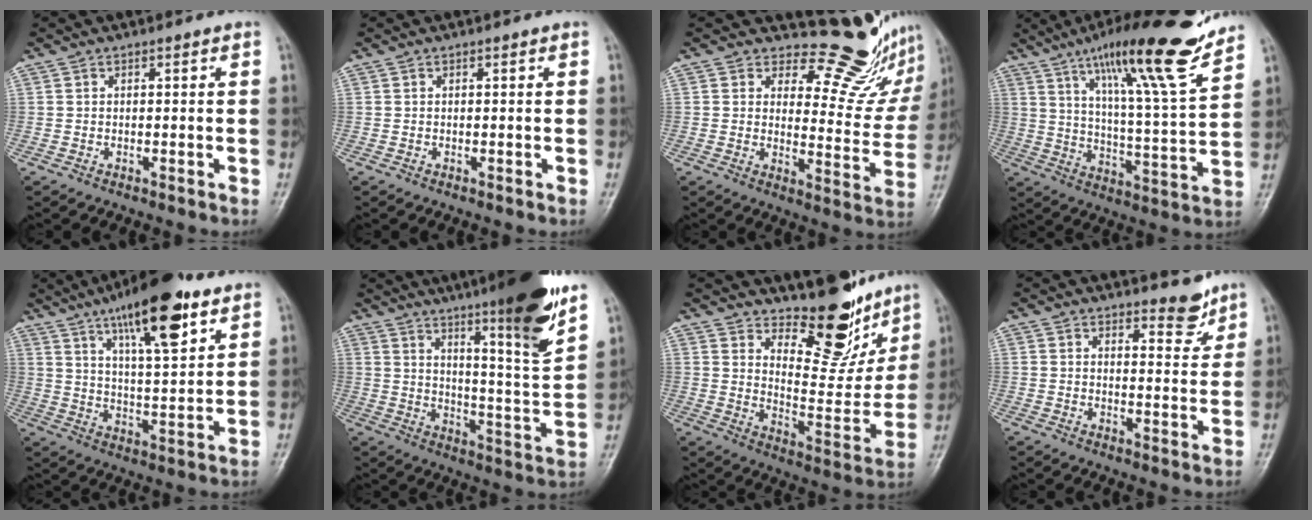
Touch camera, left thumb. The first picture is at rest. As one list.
[{"total": 0.0}, {"total": 14.1, "force": [12.8, 5.0, 3.5], "torque": [0.001, -0.137, 0.146]}, {"total": 20.3, "force": [14.2, 2.0, 14.4], "torque": [-0.206, -0.068, 0.225]}, {"total": 17.4, "force": [10.1, 4.9, 13.2], "torque": [-0.187, -0.040, 0.164]}, {"total": 18.0, "force": [11.7, 1.2, 13.6], "torque": [-0.184, -0.066, 0.177]}, {"total": 14.7, "force": [11.9, 5.7, 6.4], "torque": [-0.040, -0.097, 0.184]}, {"total": 4.7, "force": [3.9, 1.6, 2.0], "torque": [-0.007, -0.033, 0.056]}]